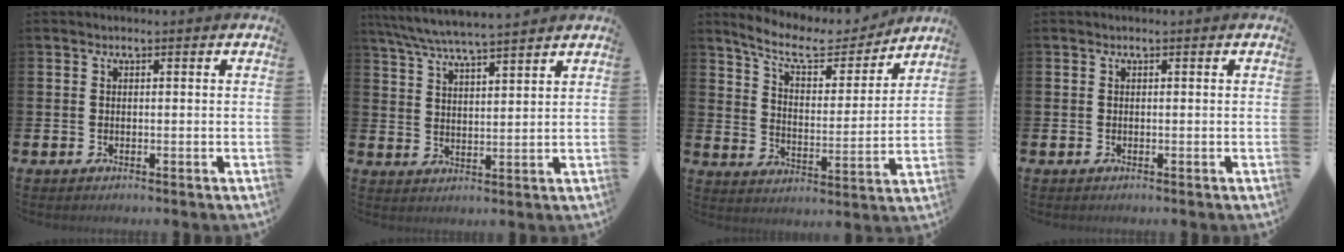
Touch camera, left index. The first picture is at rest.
{"total": 6.0, "force": [5.7, 0.1, 1.9], "torque": [-0.059, -0.027, 0.103]}
{"total": 9.0, "force": [7.9, 2.7, 3.3], "torque": [-0.091, -0.052, 0.135]}
{"total": 0.0}